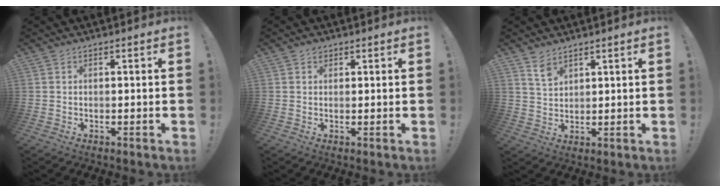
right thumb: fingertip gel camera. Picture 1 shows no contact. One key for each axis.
{"total": 1.3, "fx": 0.9, "fy": 0.9, "fz": 0.4, "tx": 0.008, "ty": -0.004, "tz": 0.014}
{"total": 5.1, "fx": 3.7, "fy": 2.9, "fz": 2.0, "tx": -0.026, "ty": -0.025, "tz": 0.068}